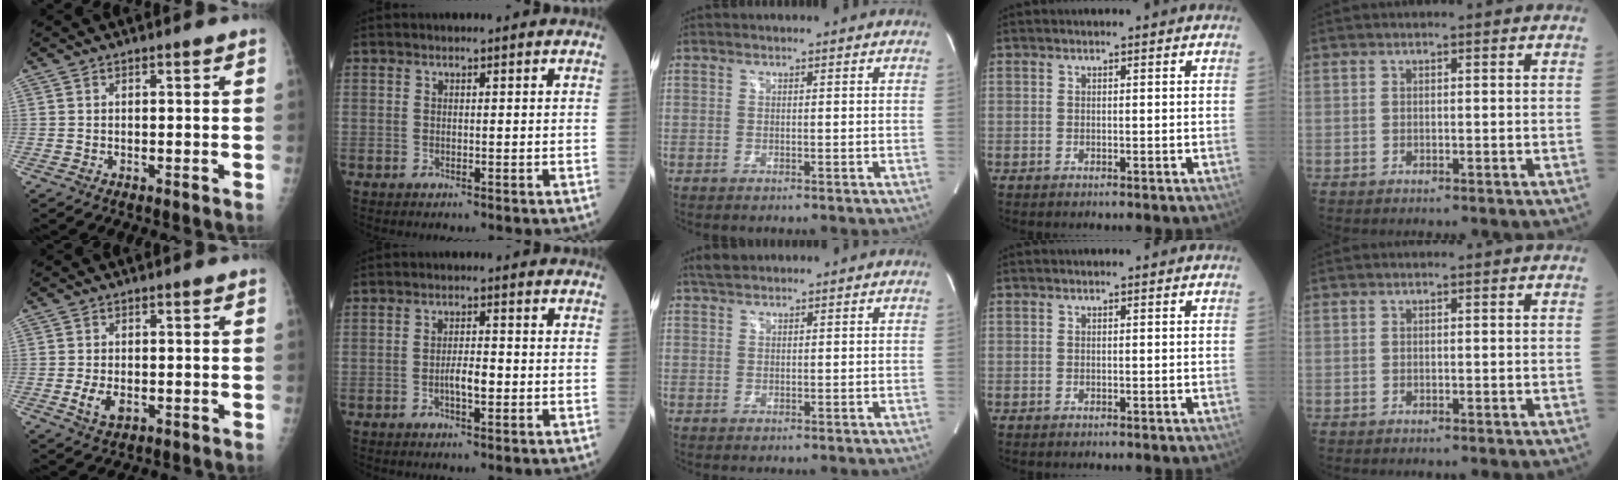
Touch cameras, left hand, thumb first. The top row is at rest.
{"thumb": {"total": 3.7, "force": [-0.8, 2.2, 2.9], "torque": [-0.055, -0.006, -0.009]}, "index": {"total": 3.1, "force": [-0.9, 0.8, 2.8], "torque": [-0.050, 0.004, -0.016]}, "middle": {"total": 2.1, "force": [1.9, 0.7, 0.7], "torque": [-0.016, 0.012, 0.036]}}